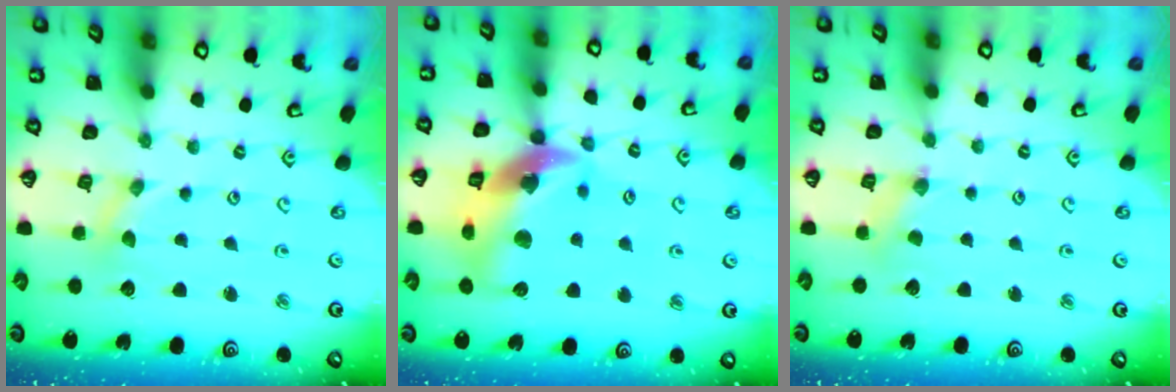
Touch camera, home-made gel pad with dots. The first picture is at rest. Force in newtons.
{"total": 17.5, "press": 17.3, "slide": 2.4}
{"total": 0.8, "press": 0.8, "slide": 0.3}